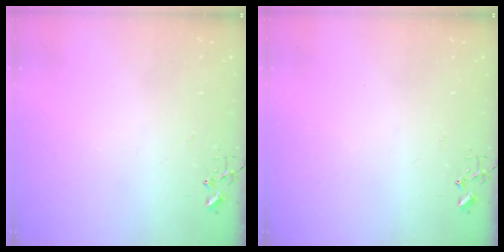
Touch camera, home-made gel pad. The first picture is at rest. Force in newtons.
{"total": 0.0}